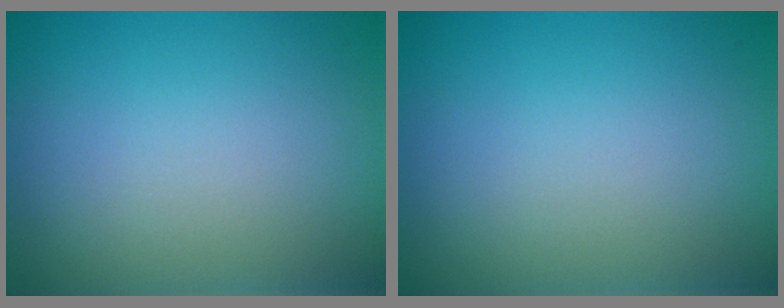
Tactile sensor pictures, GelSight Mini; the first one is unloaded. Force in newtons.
{"total": 0.0}